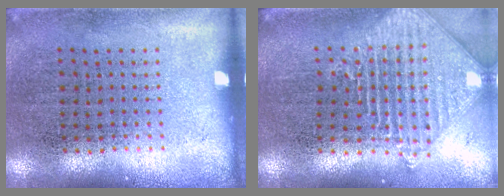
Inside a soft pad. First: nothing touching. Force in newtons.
{"total": 2.0, "press": 1.7, "slide": 1.2}